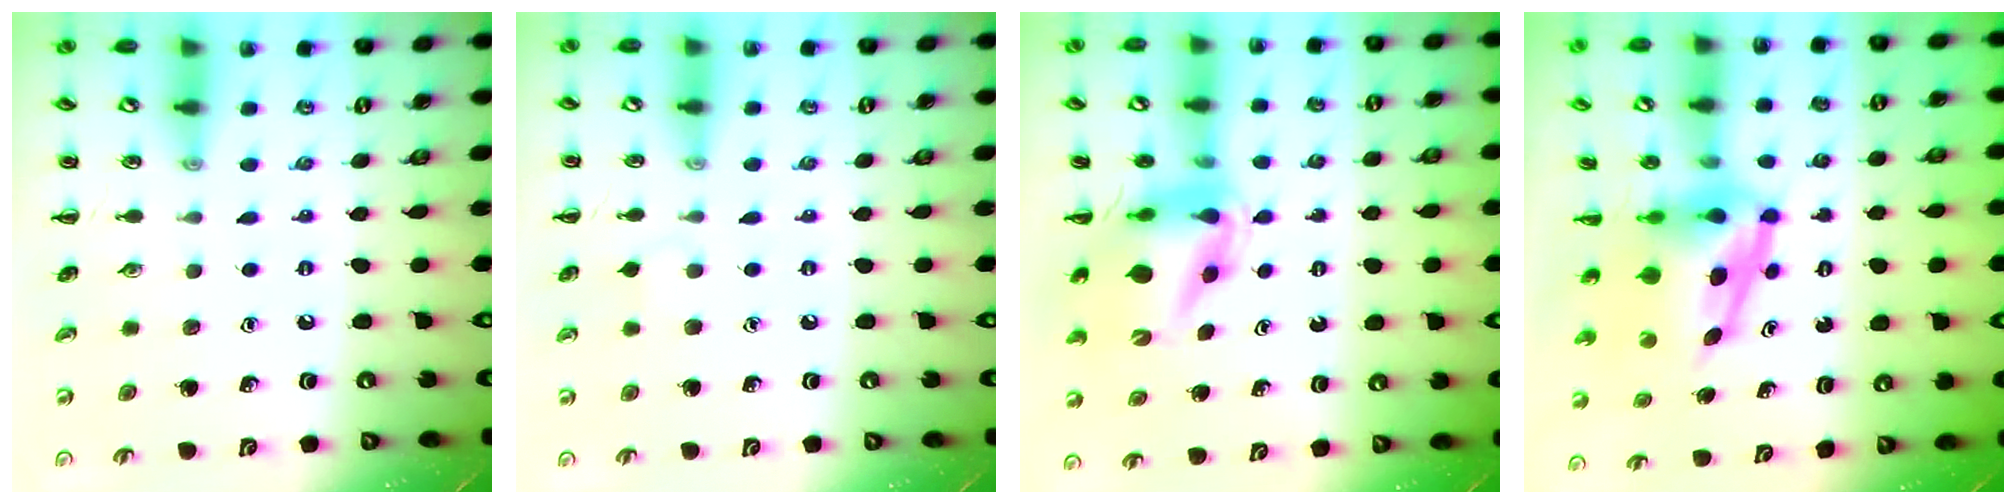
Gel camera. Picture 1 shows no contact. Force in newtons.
{"total": 2.8, "press": 2.5, "slide": 1.1}
{"total": 10.6, "press": 10.1, "slide": 3.2}
{"total": 7.7, "press": 7.4, "slide": 2.0}